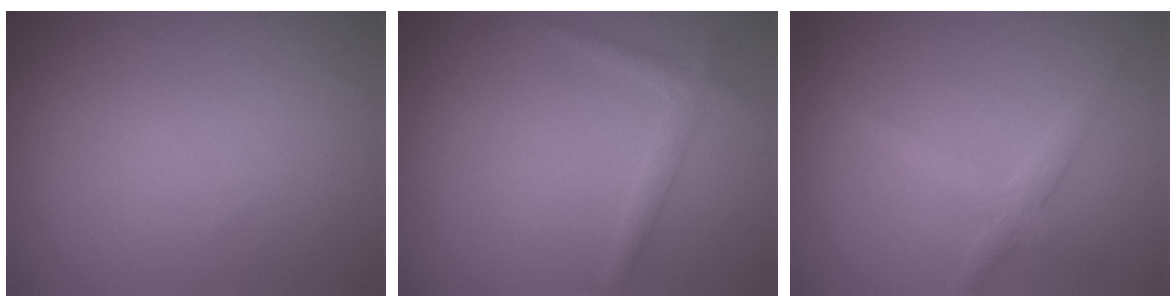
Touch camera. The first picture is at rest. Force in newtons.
{"total": 1.4, "press": 1.4, "slide": 0.0}
{"total": 2.2, "press": 2.2, "slide": 0.0}